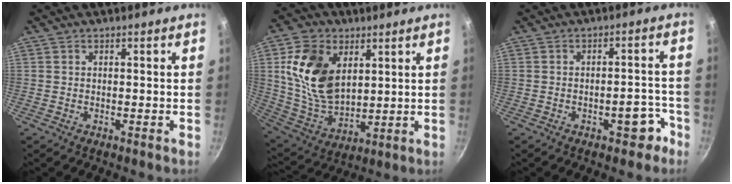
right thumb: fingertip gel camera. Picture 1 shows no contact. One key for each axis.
{"total": 17.2, "fx": 4.9, "fy": 11.3, "fz": 11.9, "tx": -0.198, "ty": -0.025, "tz": 0.104}
{"total": 5.7, "fx": -3.2, "fy": 2.9, "fz": 3.8, "tx": -0.011, "ty": 0.038, "tz": -0.032}